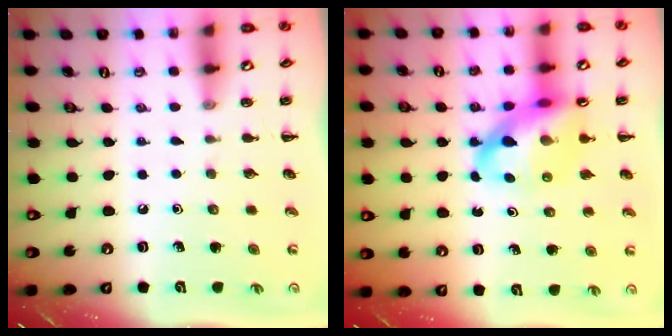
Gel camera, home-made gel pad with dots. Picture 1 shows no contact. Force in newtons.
{"total": 12.7, "press": 12.3, "slide": 3.3}